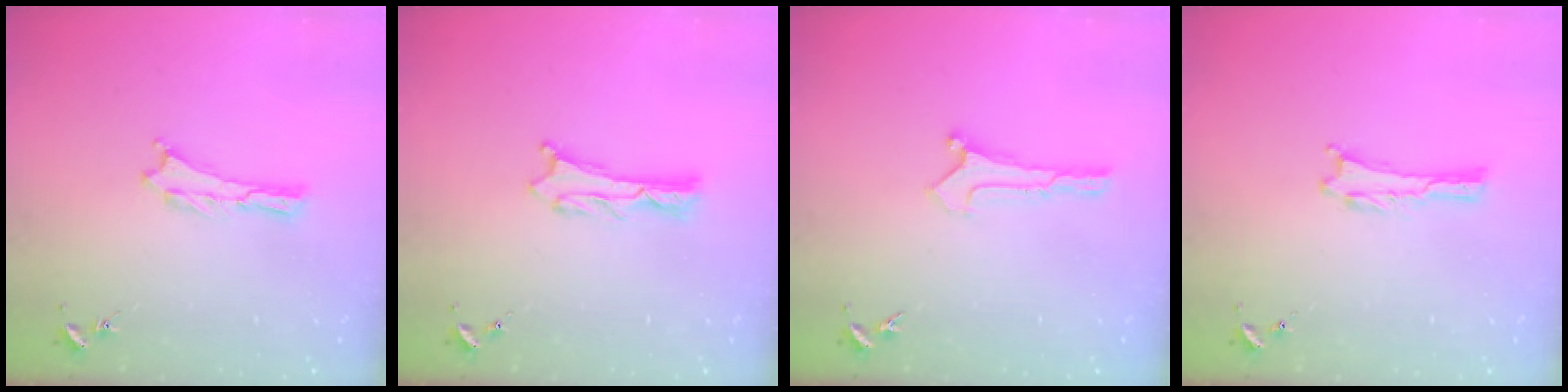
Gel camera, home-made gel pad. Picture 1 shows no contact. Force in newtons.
{"total": 1.3, "press": 1.2, "slide": 0.1}
{"total": 0.0}
{"total": 0.0}